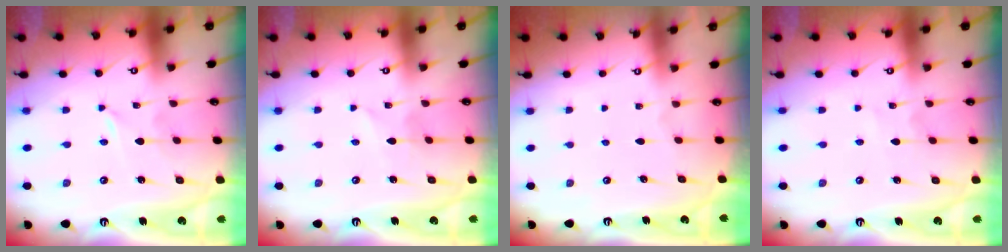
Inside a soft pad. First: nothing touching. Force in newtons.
{"total": 1.7, "press": 1.7, "slide": 0.2}
{"total": 0.0}
{"total": 1.5, "press": 1.5, "slide": 0.2}